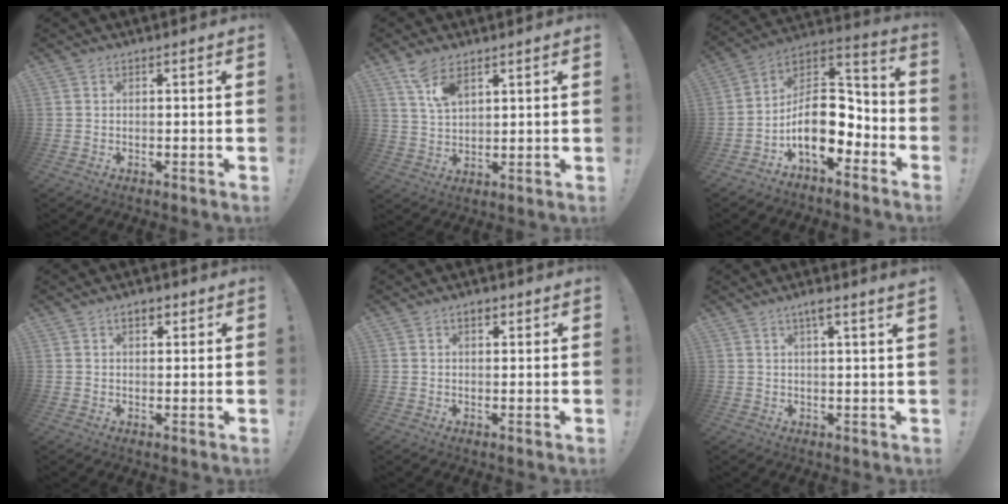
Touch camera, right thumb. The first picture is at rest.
{"total": 7.4, "force": [4.7, 3.4, 4.6], "torque": [-0.075, -0.022, 0.086]}
{"total": 16.5, "force": [-4.5, 10.3, 12.1], "torque": [-0.185, 0.013, -0.066]}
{"total": 3.3, "force": [1.6, 1.9, 2.2], "torque": [-0.028, -0.001, 0.025]}
{"total": 2.6, "force": [1.2, 1.4, 1.9], "torque": [-0.028, -0.001, 0.019]}
{"total": 3.7, "force": [2.4, -0.3, 2.9], "torque": [-0.048, -0.012, 0.036]}